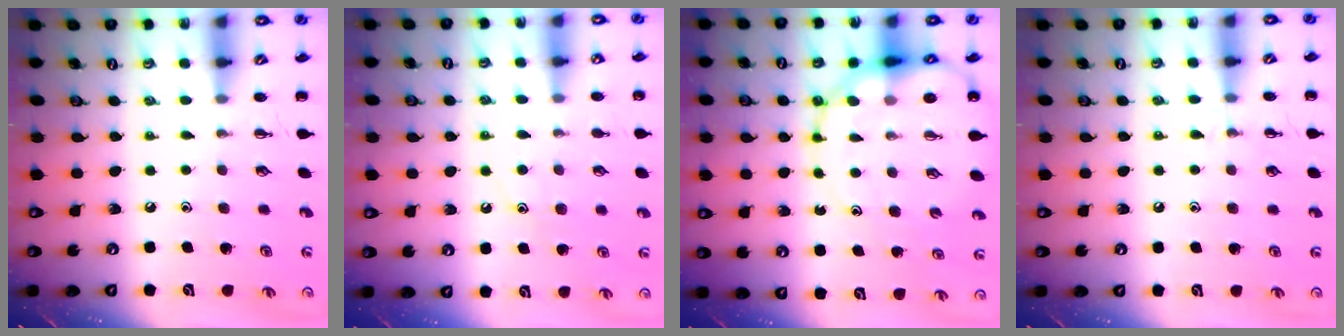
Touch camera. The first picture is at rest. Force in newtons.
{"total": 8.8, "press": 8.8, "slide": 1.0}
{"total": 13.7, "press": 13.2, "slide": 3.7}
{"total": 5.9, "press": 5.7, "slide": 1.6}